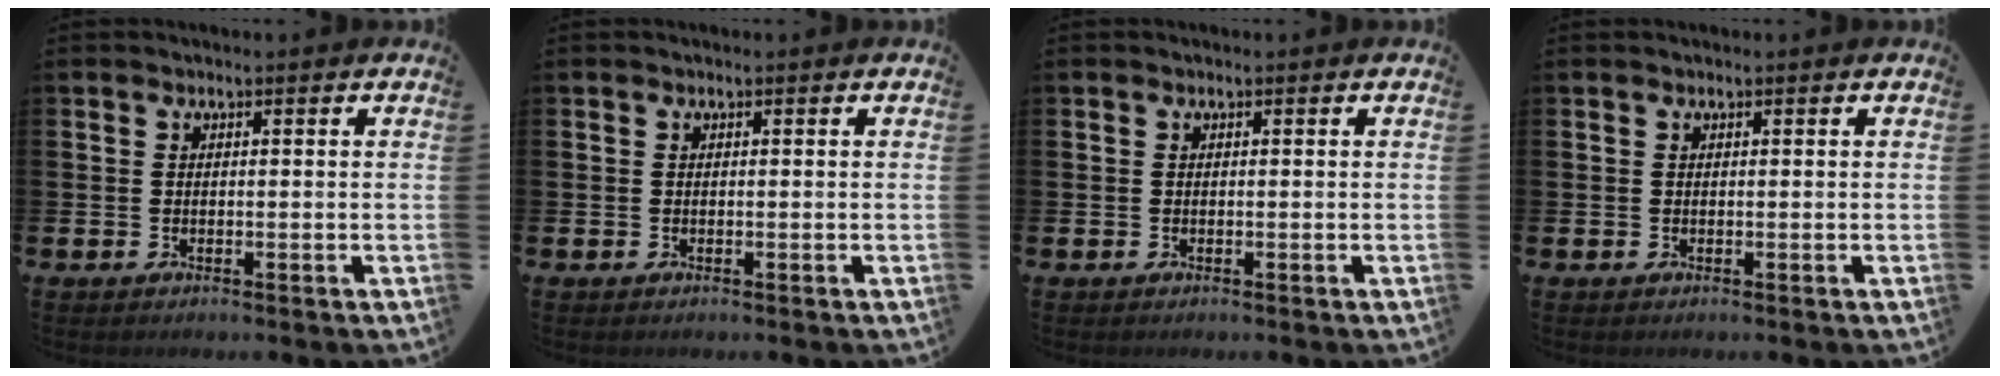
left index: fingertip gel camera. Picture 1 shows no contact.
{"total": 0.0}
{"total": 0.0}
{"total": 0.0}